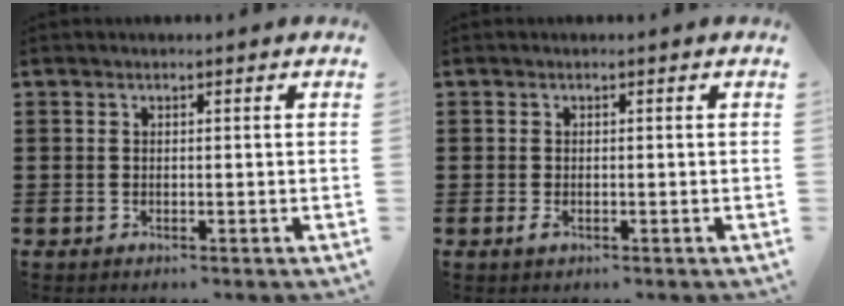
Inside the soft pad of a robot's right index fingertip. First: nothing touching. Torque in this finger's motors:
{"motor_torque": [1.08, 1.06, 0.04, 0.03]}